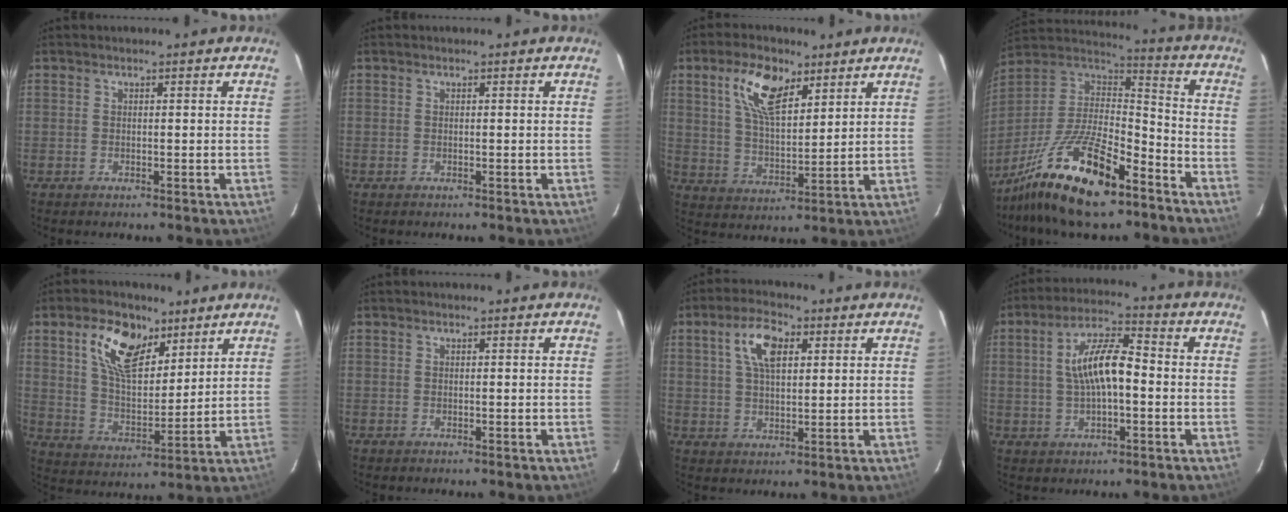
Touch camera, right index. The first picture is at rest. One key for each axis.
{"total": 0.0}
{"total": 10.6, "fx": 5.7, "fy": 4.9, "fz": 7.5, "tx": -0.141, "ty": 0.015, "tz": 0.110}
{"total": 22.0, "fx": -14.4, "fy": 7.3, "fz": 14.9, "tx": -0.300, "ty": -0.020, "tz": -0.255}
{"total": 12.8, "fx": 7.1, "fy": 6.6, "fz": 8.3, "tx": -0.153, "ty": 0.016, "tz": 0.132}
{"total": 0.0}
{"total": 7.4, "fx": 2.8, "fy": 3.5, "fz": 6.0, "tx": -0.112, "ty": 0.016, "tz": 0.052}
{"total": 9.8, "fx": -0.2, "fy": 3.5, "fz": 9.2, "tx": -0.174, "ty": 0.017, "tz": 0.000}